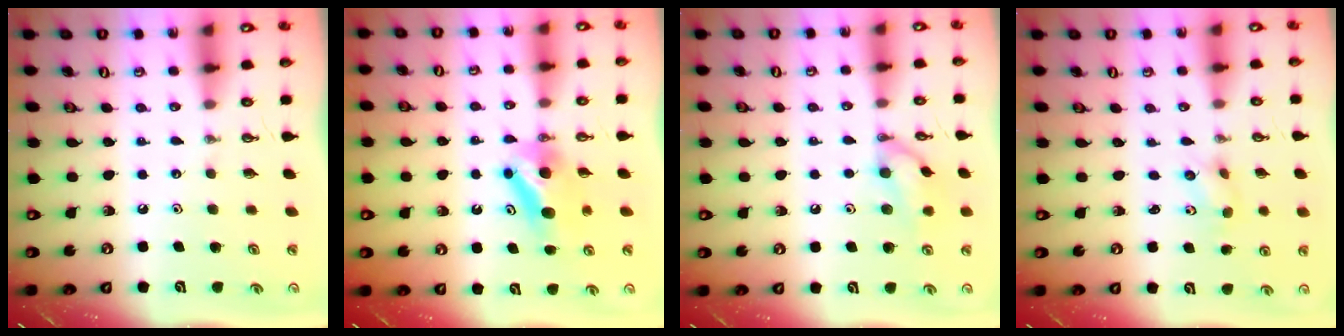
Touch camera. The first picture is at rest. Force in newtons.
{"total": 6.6, "press": 6.5, "slide": 1.2}
{"total": 10.7, "press": 10.7, "slide": 0.3}
{"total": 3.4, "press": 3.1, "slide": 1.4}